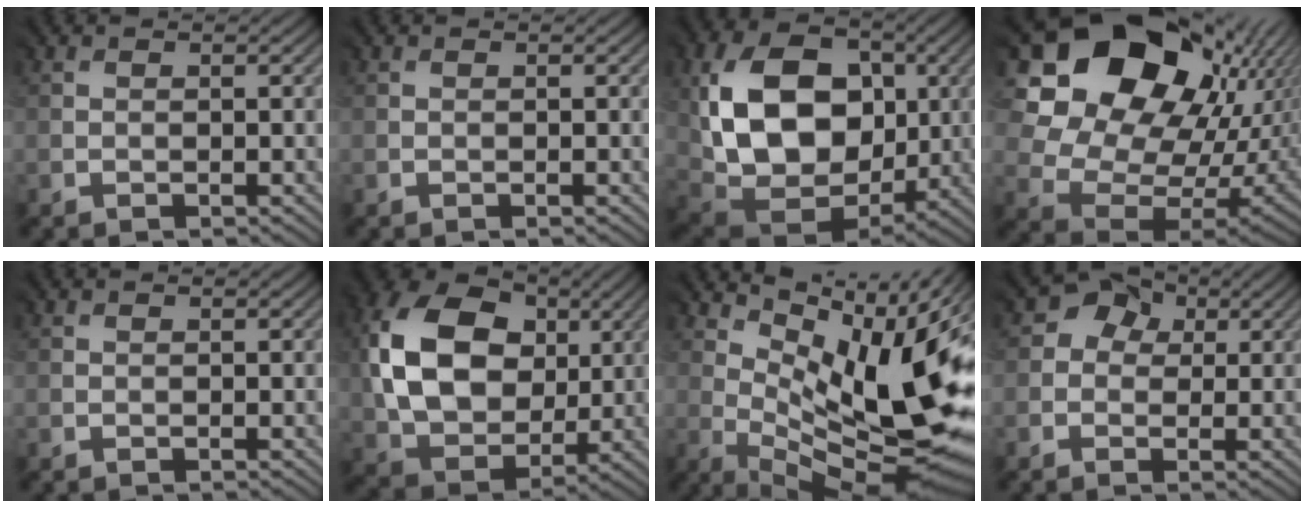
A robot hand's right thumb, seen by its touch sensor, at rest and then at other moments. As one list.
[{"total": 0.0}, {"total": 15.0, "force": [2.1, 11.0, 9.9], "torque": [-0.197, 0.003, 0.044]}, {"total": 19.2, "force": [8.3, 14.2, 9.9], "torque": [-0.205, 0.031, 0.158]}, {"total": 0.0}, {"total": 14.9, "force": [2.8, 11.2, 9.3], "torque": [-0.211, 0.015, 0.053]}, {"total": 14.7, "force": [2.8, 6.0, 13.1], "torque": [-0.199, 0.003, 0.058]}, {"total": 4.2, "force": [0.9, 3.7, 1.8], "torque": [-0.025, 0.002, 0.013]}]